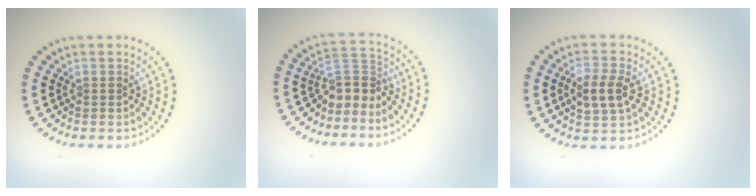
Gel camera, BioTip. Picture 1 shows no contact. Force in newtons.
{"total": 2.9, "press": 2.1, "slide": 2.0}
{"total": 3.2, "press": 3.1, "slide": 0.5}